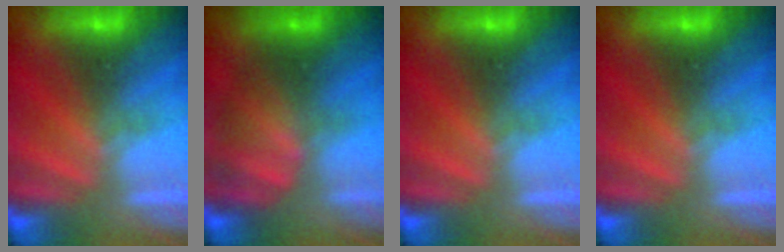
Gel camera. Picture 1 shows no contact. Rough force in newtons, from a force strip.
{"total": 2.1}
{"total": 0.0}
{"total": 0.0}